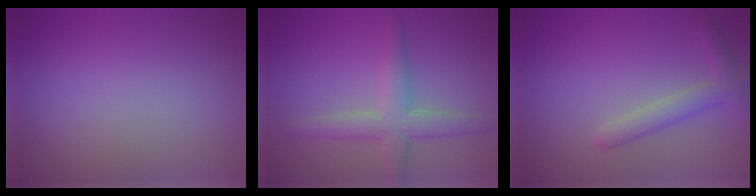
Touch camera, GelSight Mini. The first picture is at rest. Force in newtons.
{"total": 3.7, "press": 3.7, "slide": 0.2}
{"total": 2.6, "press": 2.6, "slide": 0.1}